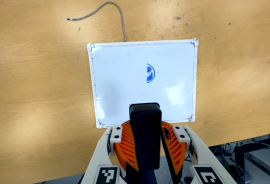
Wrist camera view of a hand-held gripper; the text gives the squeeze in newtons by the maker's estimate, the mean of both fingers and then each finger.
{"total": 10.8, "left": 10.3, "right": 11.3}